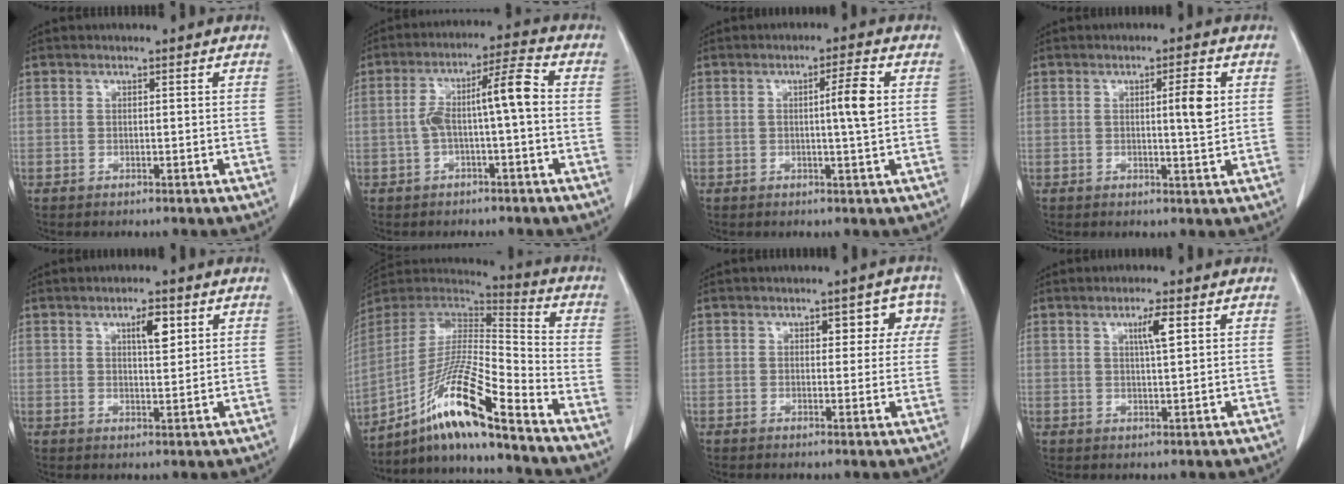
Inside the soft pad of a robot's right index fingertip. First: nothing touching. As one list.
[{"total": 7.7, "force": [-0.5, 0.8, 7.6], "torque": [-0.139, 0.033, -0.009]}, {"total": 4.6, "force": [0.4, -0.3, 4.5], "torque": [-0.071, -0.001, 0.005]}, {"total": 4.2, "force": [0.8, 0.3, 4.1], "torque": [-0.058, -0.002, 0.010]}, {"total": 4.0, "force": [1.9, 1.1, 3.4], "torque": [-0.057, -0.001, 0.032]}, {"total": 16.5, "force": [-11.3, 0.2, 12.0], "torque": [-0.235, 0.001, -0.206]}, {"total": 4.9, "force": [1.7, 2.9, 3.6], "torque": [-0.023, 0.020, 0.016]}, {"total": 3.5, "force": [1.4, 0.1, 3.2], "torque": [-0.053, -0.001, 0.024]}]